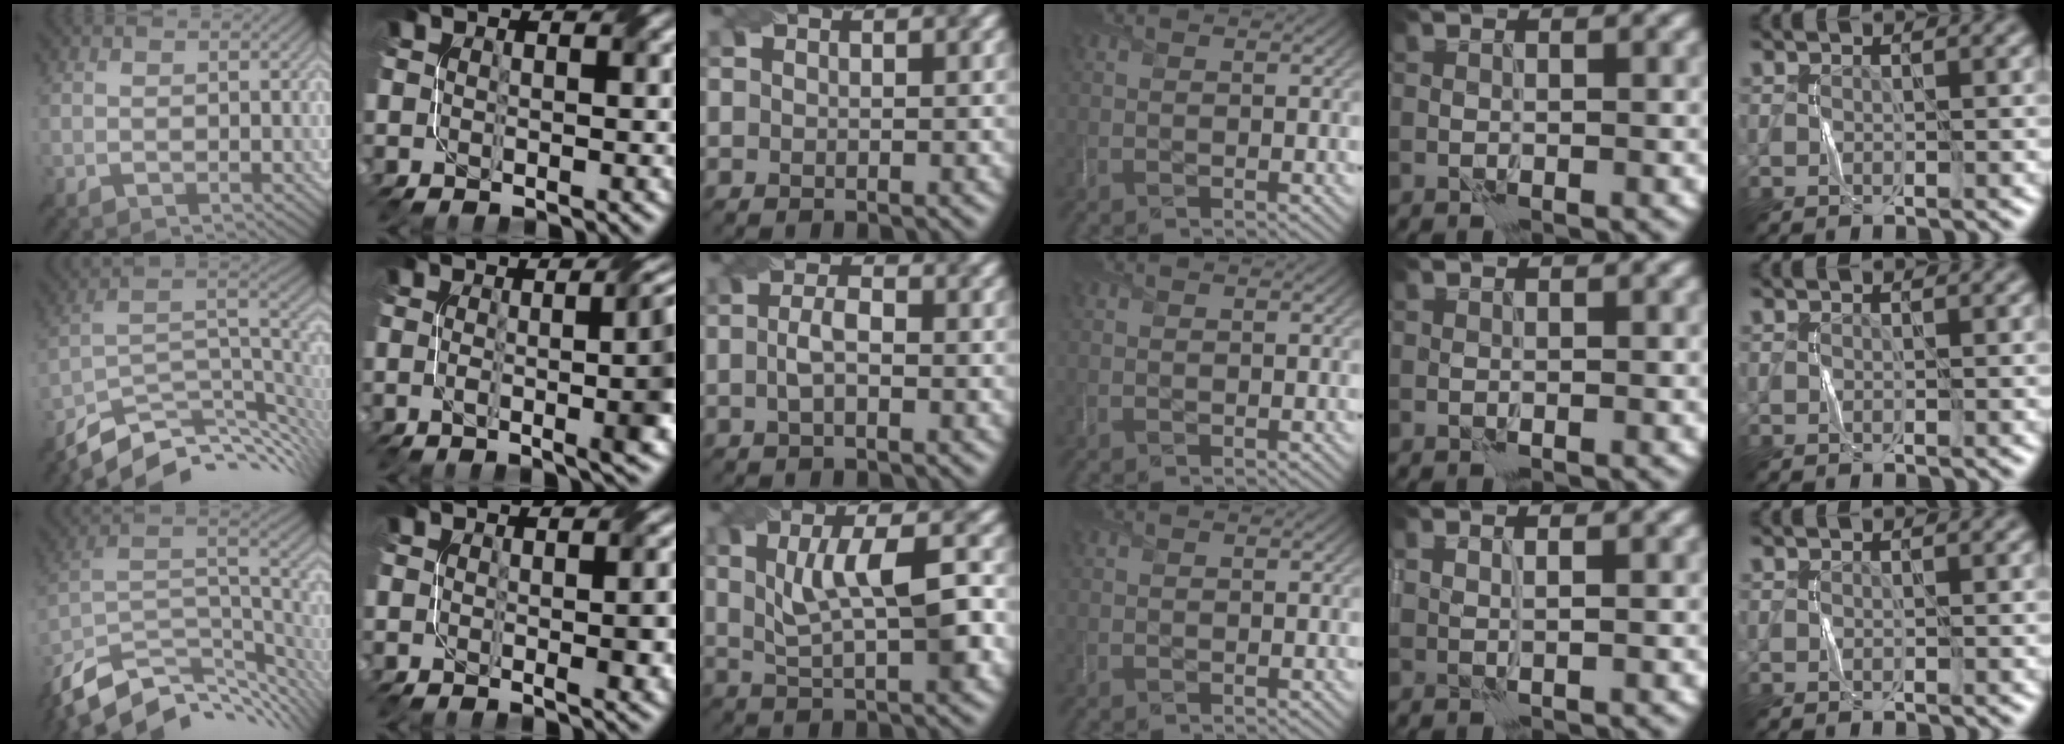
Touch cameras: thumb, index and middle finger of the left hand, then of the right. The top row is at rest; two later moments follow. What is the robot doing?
{"motion": "twist", "object": "screw"}